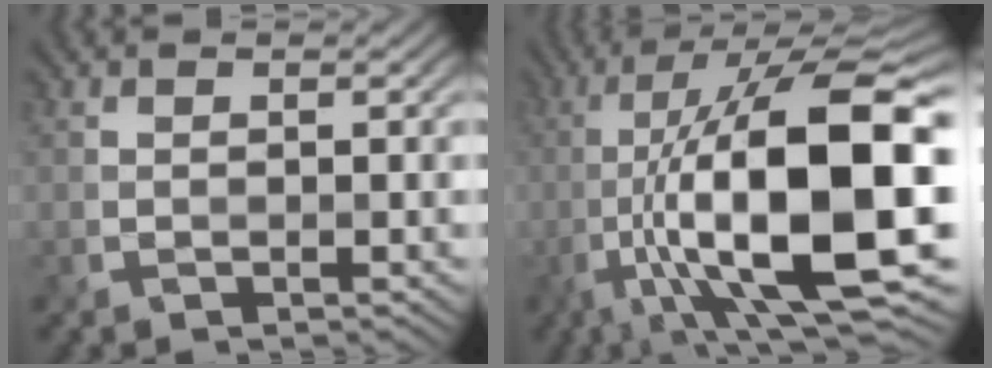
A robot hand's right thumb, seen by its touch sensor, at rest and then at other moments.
{"total": 19.0, "force": [-3.0, 6.1, 17.7], "torque": [-0.305, 0.007, -0.039]}